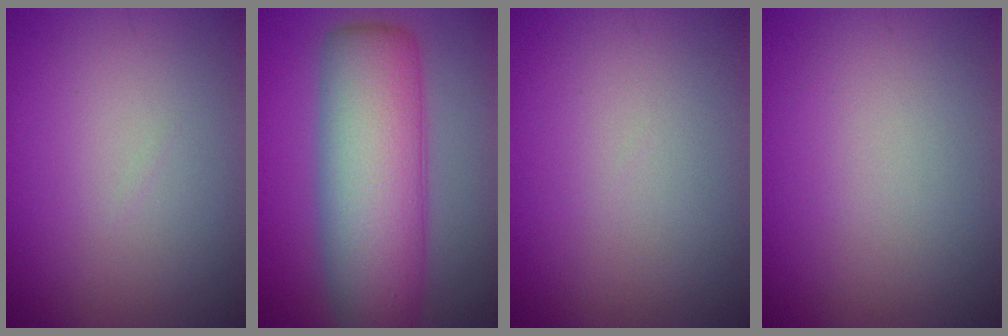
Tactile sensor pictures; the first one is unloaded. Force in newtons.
{"total": 10.9, "press": 10.9, "slide": 0.5}
{"total": 0.0}
{"total": 0.0}